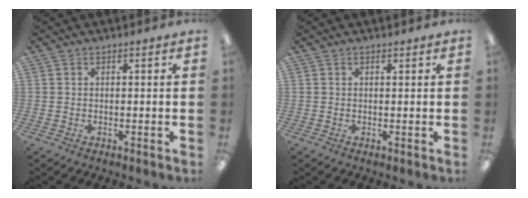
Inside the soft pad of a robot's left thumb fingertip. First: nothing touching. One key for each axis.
{"total": 0.6, "fx": 0.5, "fy": 0.2, "fz": 0.2, "tx": 0.004, "ty": -0.004, "tz": 0.008}